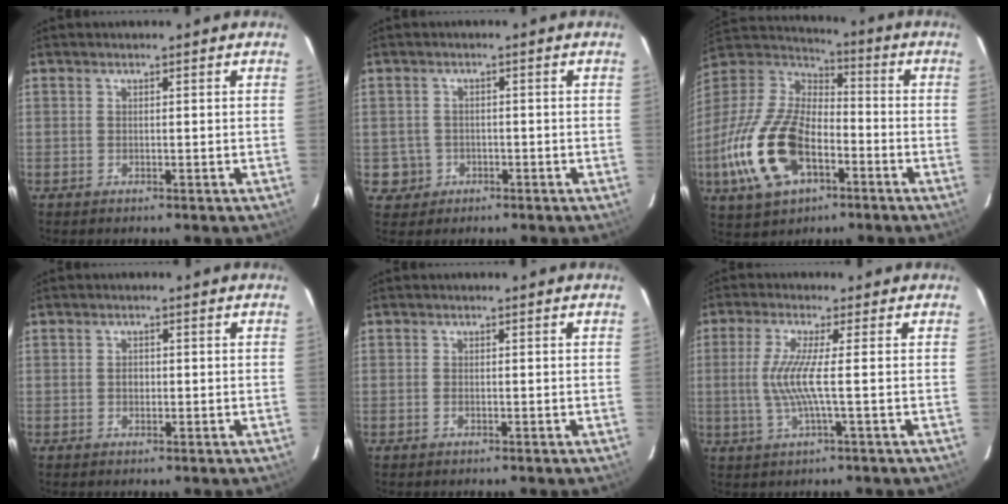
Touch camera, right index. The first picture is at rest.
{"total": 4.0, "force": [-1.0, 3.8, 0.2], "torque": [-0.014, 0.013, -0.008]}
{"total": 22.4, "force": [-8.3, 12.4, 16.7], "torque": [-0.375, -0.020, -0.147]}
{"total": 1.2, "force": [-0.2, 1.1, 0.6], "torque": [-0.010, 0.004, -0.003]}
{"total": 0.6, "force": [-0.2, 0.3, 0.4], "torque": [-0.008, -0.001, -0.004]}
{"total": 6.3, "force": [-0.4, -0.8, 6.3], "torque": [-0.137, -0.006, -0.006]}